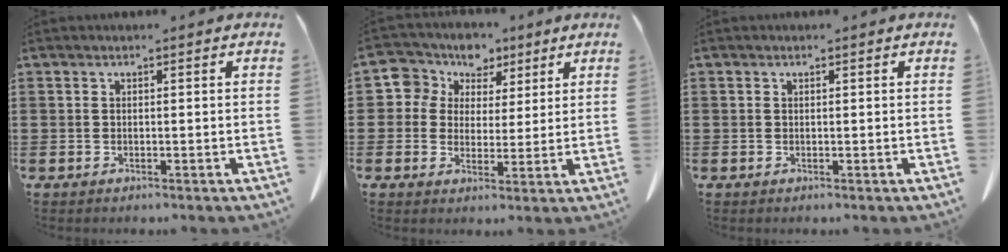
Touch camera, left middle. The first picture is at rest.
{"total": 6.2, "force": [3.6, 5.1, 0.3], "torque": [-0.049, -0.014, 0.063]}
{"total": 0.0}